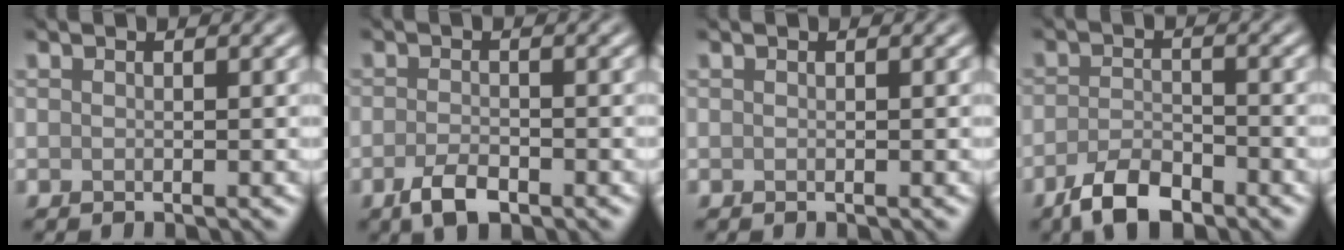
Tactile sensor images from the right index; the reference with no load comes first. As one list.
[{"total": 2.6, "force": [-1.6, 1.0, 1.9], "torque": [-0.039, -0.002, -0.033]}, {"total": 0.0}, {"total": 4.3, "force": [-3.0, 1.7, 2.6], "torque": [-0.044, -0.003, -0.061]}]